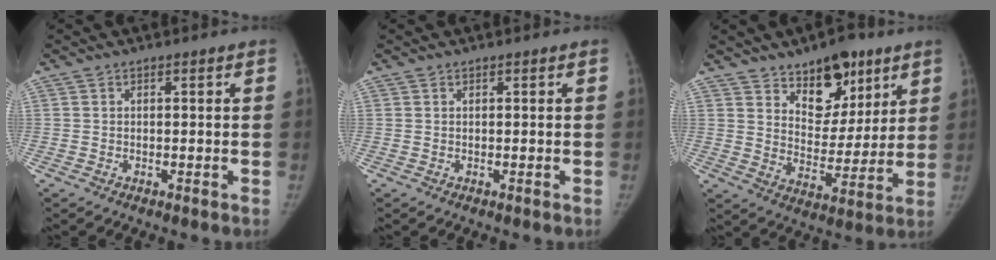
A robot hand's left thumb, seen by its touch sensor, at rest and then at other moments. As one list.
[{"total": 0.0}, {"total": 13.3, "force": [8.6, 7.5, 6.8], "torque": [-0.057, -0.057, 0.141]}]